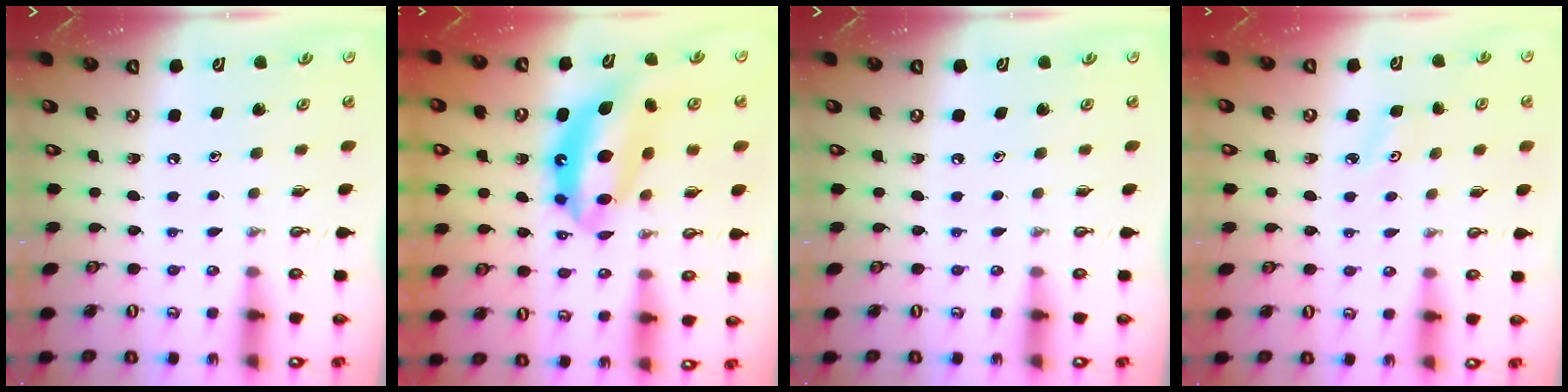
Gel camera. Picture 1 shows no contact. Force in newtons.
{"total": 12.9, "press": 12.9, "slide": 0.8}
{"total": 0.0}
{"total": 2.8, "press": 2.8, "slide": 0.4}